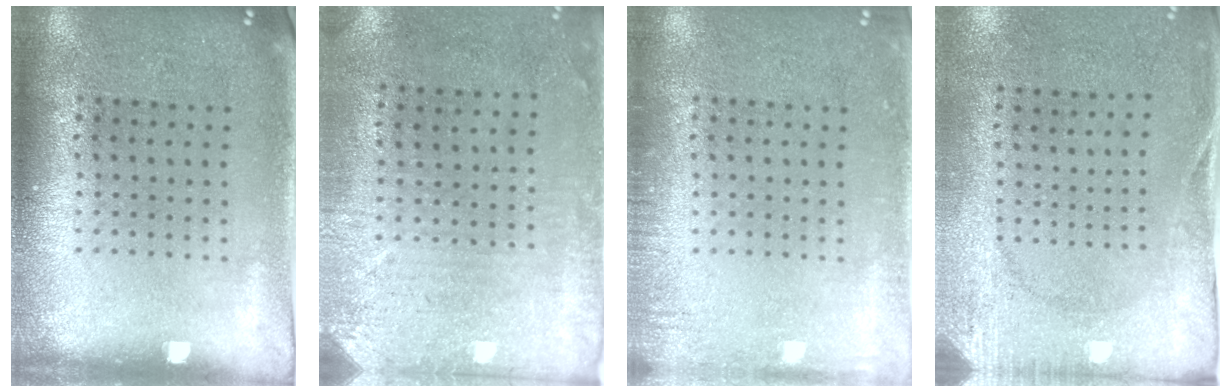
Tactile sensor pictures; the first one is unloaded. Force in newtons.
{"total": 3.0, "press": 2.4, "slide": 1.8}
{"total": 1.5, "press": 1.4, "slide": 0.2}
{"total": 2.8, "press": 2.1, "slide": 1.8}